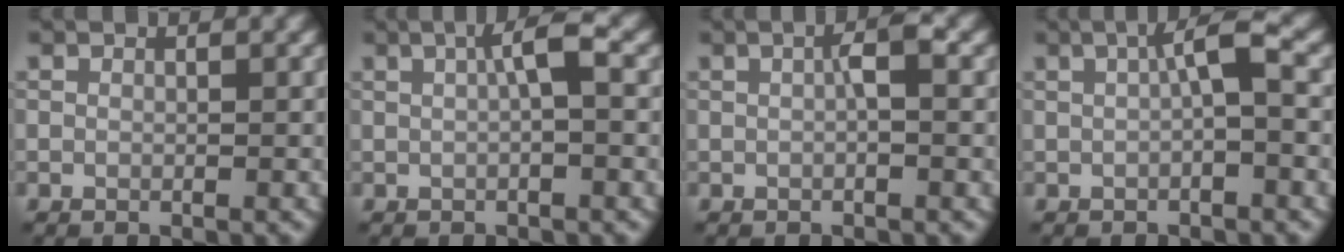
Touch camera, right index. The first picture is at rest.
{"total": 2.7, "force": [0.5, 0.4, 2.6], "torque": [-0.042, 0.013, 0.005]}
{"total": 1.7, "force": [0.1, 0.1, 1.7], "torque": [-0.029, 0.006, 0.001]}
{"total": 2.9, "force": [0.3, 0.4, 2.8], "torque": [-0.047, 0.011, 0.001]}